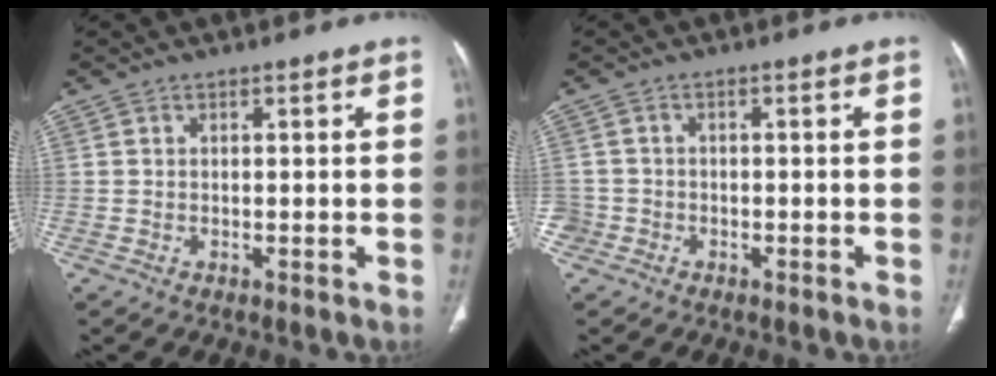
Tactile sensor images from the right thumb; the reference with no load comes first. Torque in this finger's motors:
{"motor_torque": [0.29, -0.02, 0.04, 0.34, 0.02]}